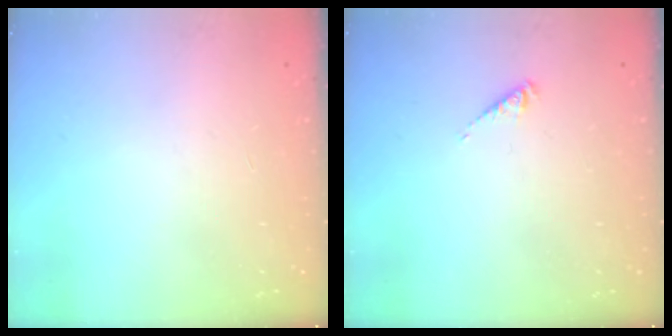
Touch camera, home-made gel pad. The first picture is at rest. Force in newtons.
{"total": 1.1, "press": 1.0, "slide": 0.2}